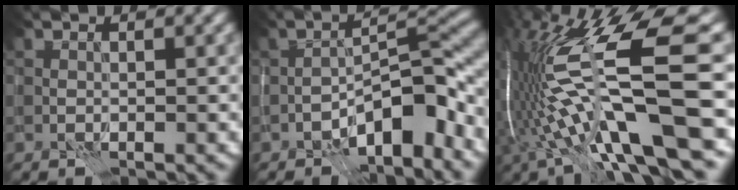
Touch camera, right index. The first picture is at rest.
{"total": 7.6, "force": [-4.6, 2.5, 5.4], "torque": [-0.070, 0.020, -0.085]}
{"total": 16.7, "force": [-2.0, 3.8, 16.1], "torque": [-0.302, 0.018, -0.029]}